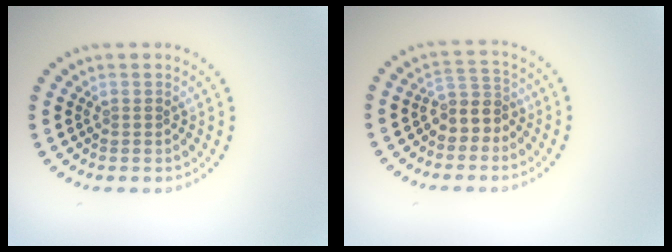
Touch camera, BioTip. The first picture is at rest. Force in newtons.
{"total": 2.8, "press": 2.3, "slide": 1.6}